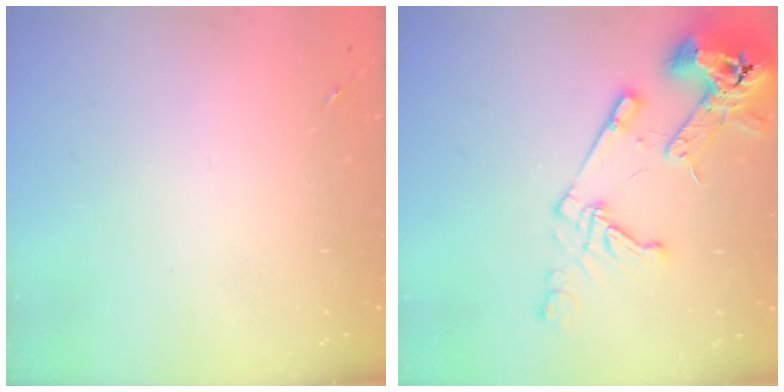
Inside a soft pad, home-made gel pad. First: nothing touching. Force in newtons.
{"total": 18.8, "press": 18.6, "slide": 2.5}